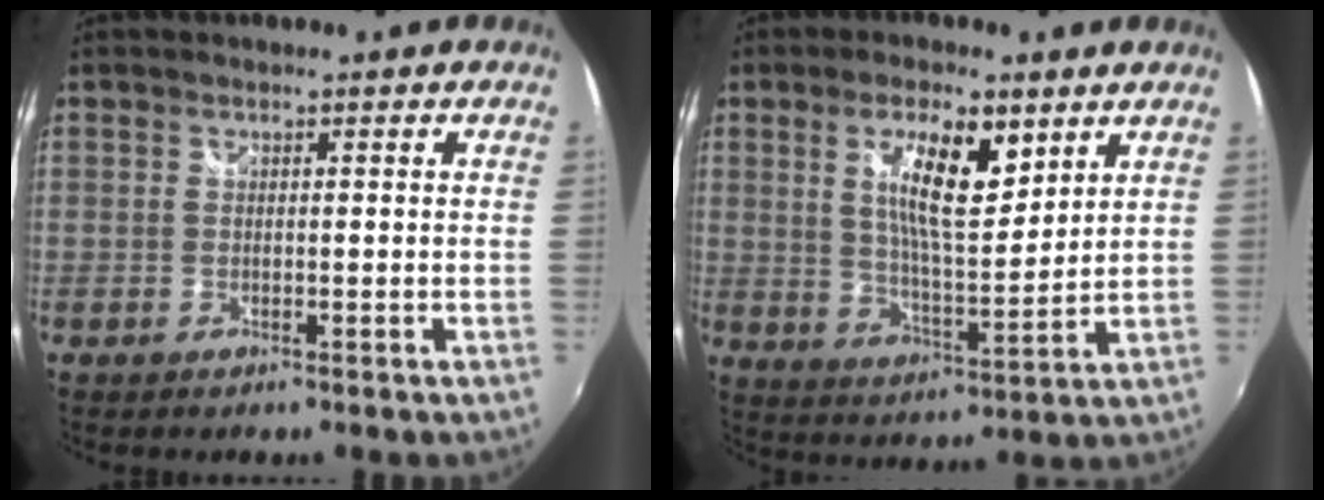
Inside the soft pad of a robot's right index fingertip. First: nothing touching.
{"total": 11.2, "force": [5.1, 3.3, 9.4], "torque": [-0.166, 0.006, 0.094]}